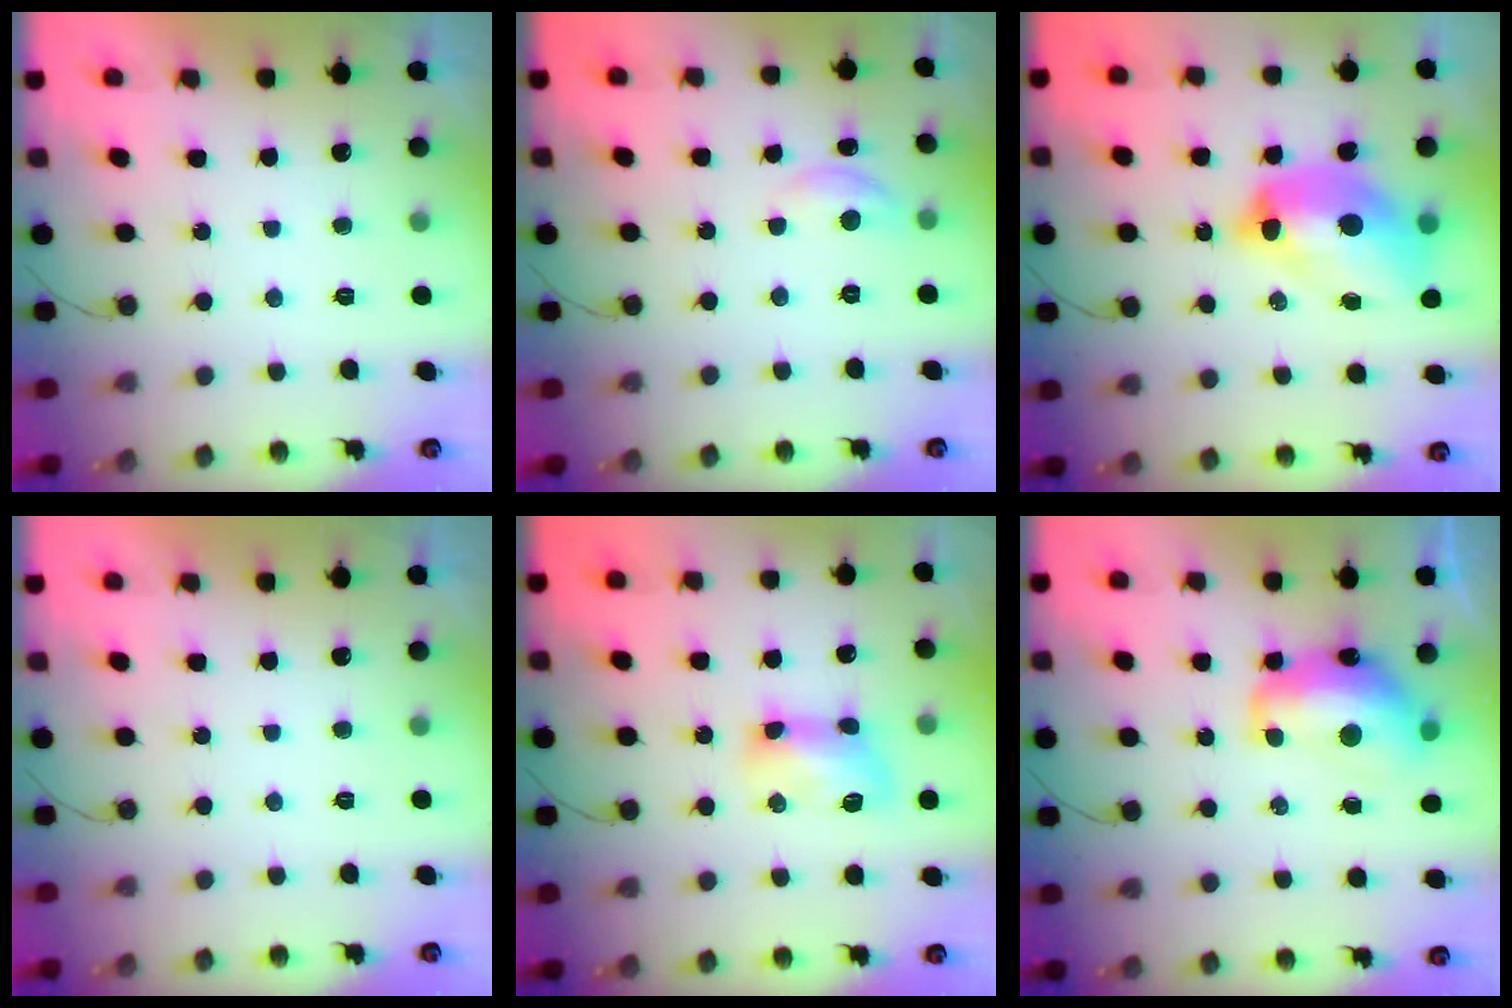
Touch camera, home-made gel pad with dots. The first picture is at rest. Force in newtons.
{"total": 5.4, "press": 5.4, "slide": 0.5}
{"total": 15.6, "press": 15.5, "slide": 1.4}
{"total": 0.0}
{"total": 9.4, "press": 9.4, "slide": 0.7}
{"total": 13.6, "press": 13.6, "slide": 1.0}